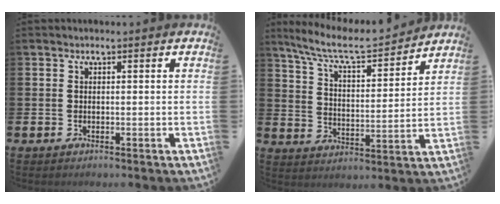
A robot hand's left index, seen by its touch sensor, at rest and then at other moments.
{"total": 8.4, "force": [7.6, 1.6, 3.2], "torque": [-0.097, -0.048, 0.131]}